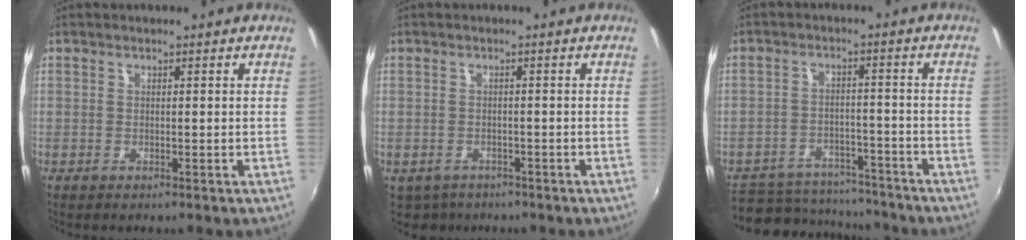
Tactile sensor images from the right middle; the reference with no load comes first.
{"total": 3.6, "force": [-2.3, 2.5, 0.9], "torque": [-0.024, -0.009, -0.032]}
{"total": 13.2, "force": [-10.8, 6.5, 3.9], "torque": [-0.105, 0.012, -0.140]}